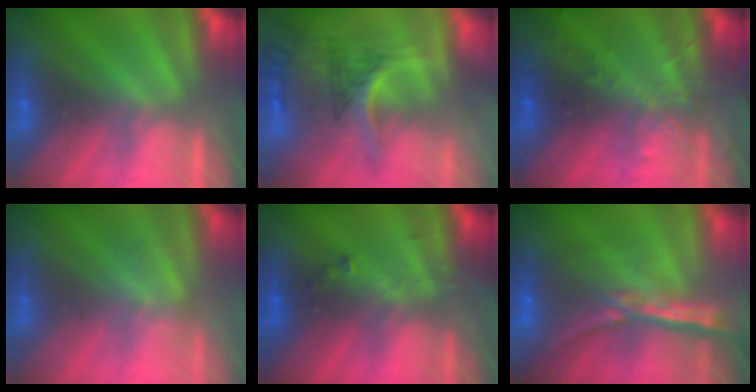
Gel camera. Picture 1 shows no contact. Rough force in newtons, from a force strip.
{"total": 2.9}
{"total": 2.9}
{"total": 2.4}
{"total": 2.8}
{"total": 7.2}